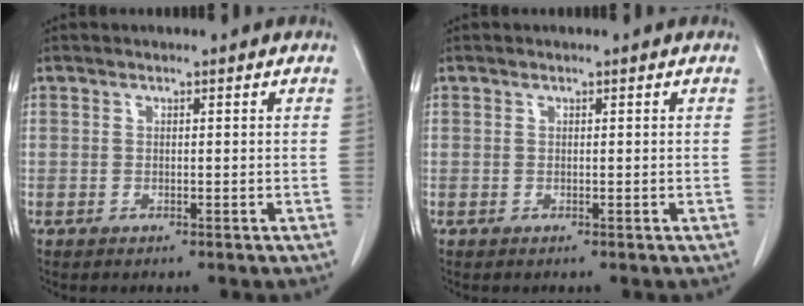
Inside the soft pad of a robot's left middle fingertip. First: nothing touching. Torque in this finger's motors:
{"motor_torque": [0.43, -0.35, -0.04, -0.01]}